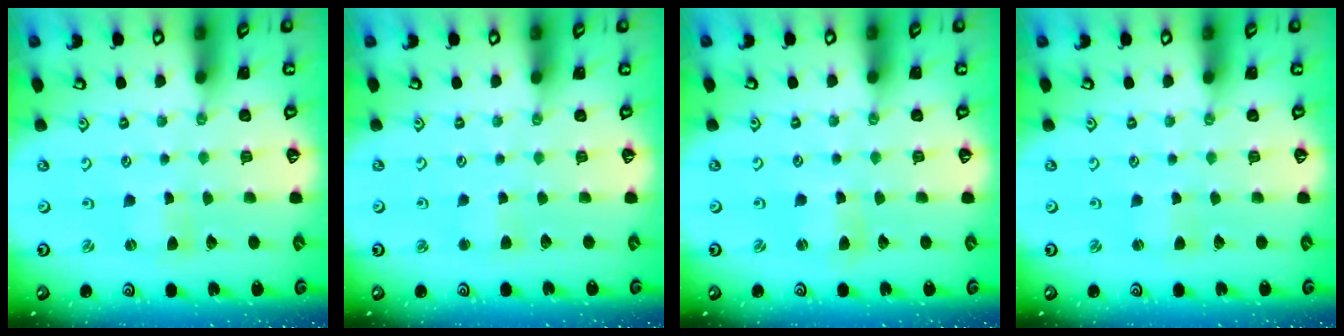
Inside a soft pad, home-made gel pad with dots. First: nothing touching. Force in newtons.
{"total": 2.7, "press": 2.7, "slide": 0.3}
{"total": 2.5, "press": 2.5, "slide": 0.3}
{"total": 1.8, "press": 1.8, "slide": 0.3}